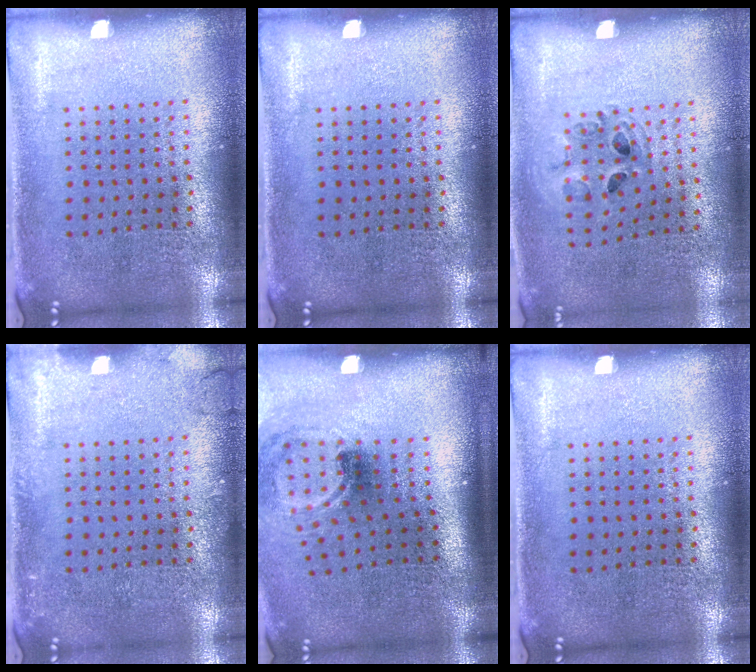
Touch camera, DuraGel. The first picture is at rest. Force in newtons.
{"total": 0.0}
{"total": 0.9, "press": 0.9, "slide": 0.2}
{"total": 1.2, "press": 1.1, "slide": 0.2}
{"total": 1.6, "press": 1.1, "slide": 1.2}
{"total": 0.0}